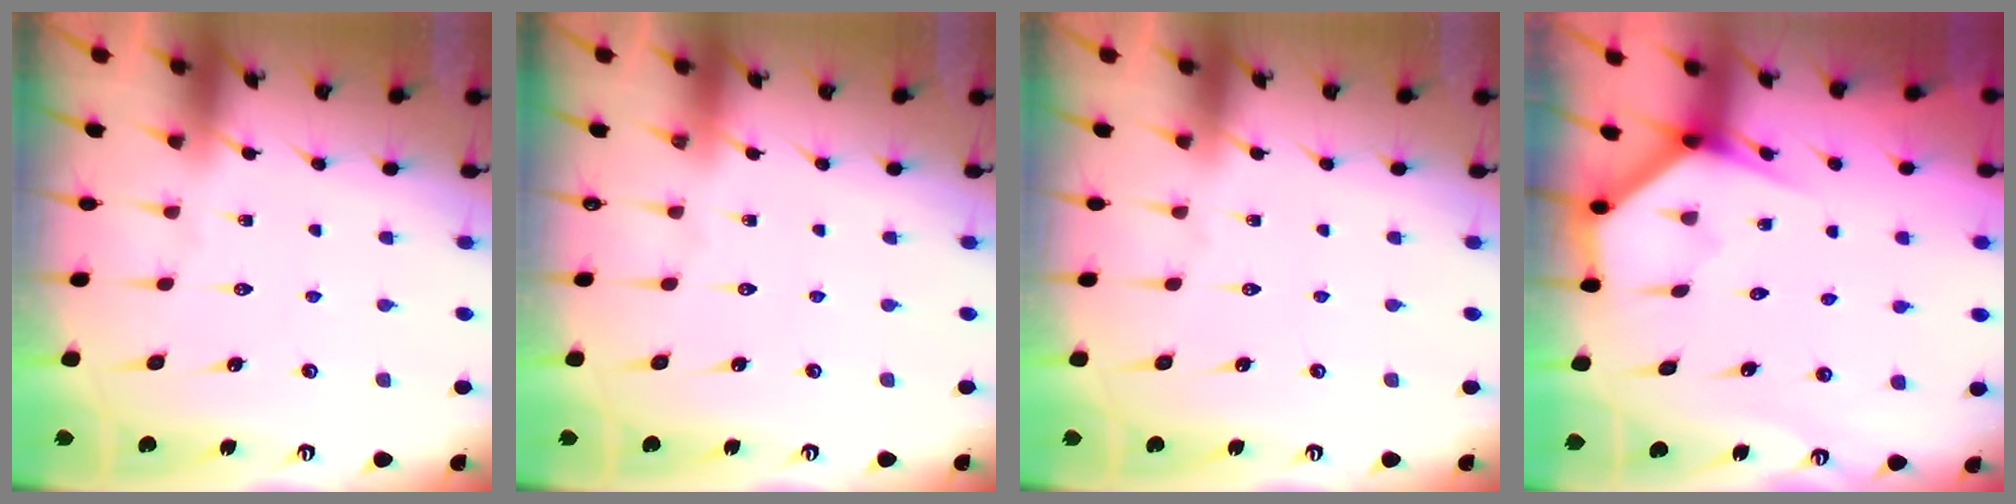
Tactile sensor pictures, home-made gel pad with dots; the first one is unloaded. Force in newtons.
{"total": 0.0}
{"total": 0.0}
{"total": 3.9, "press": 3.9, "slide": 0.2}